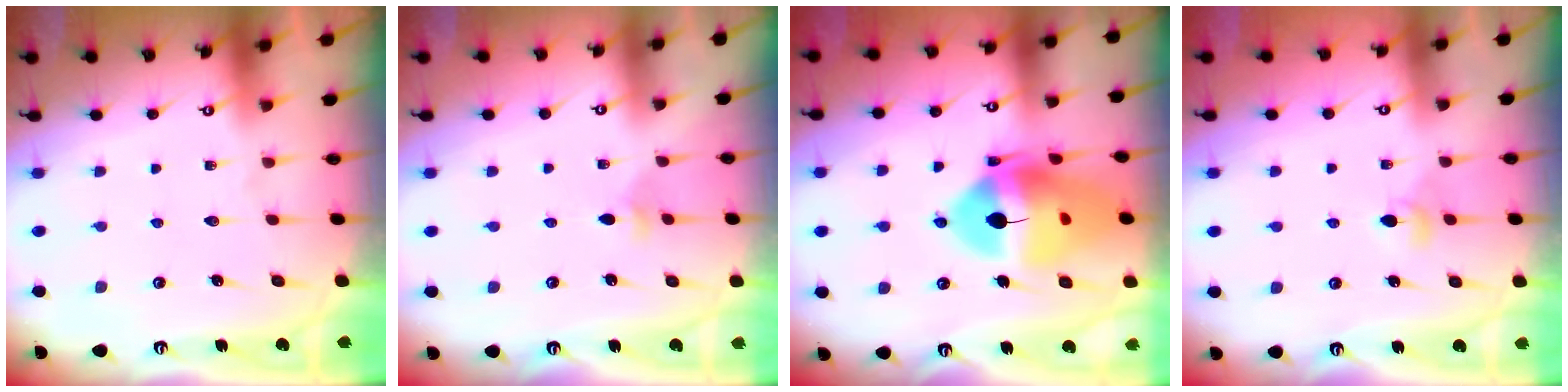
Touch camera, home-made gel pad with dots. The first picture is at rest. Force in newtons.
{"total": 3.3, "press": 3.2, "slide": 0.7}
{"total": 19.9, "press": 19.8, "slide": 2.2}
{"total": 4.3, "press": 4.3, "slide": 0.6}